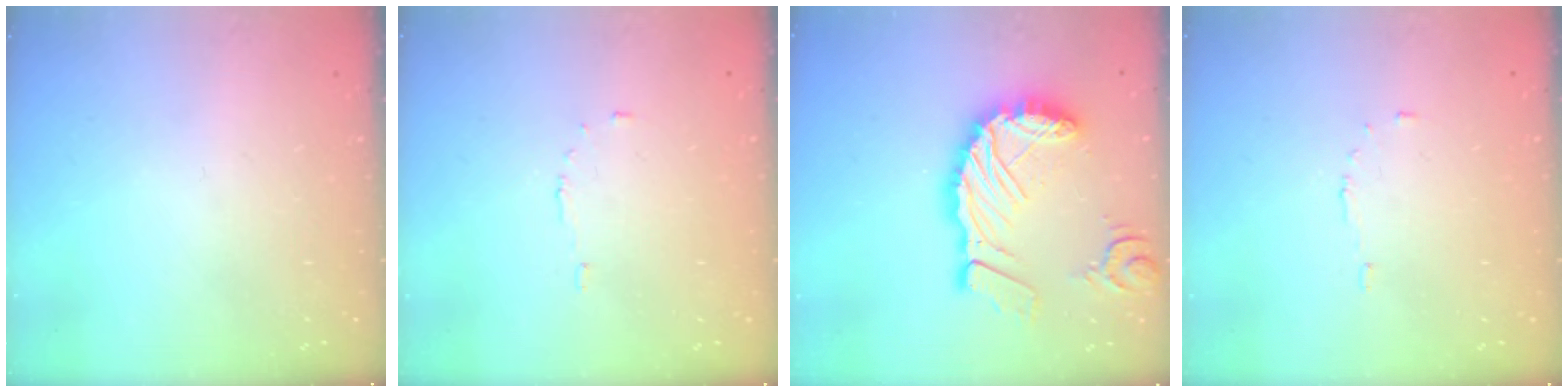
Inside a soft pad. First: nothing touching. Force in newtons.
{"total": 3.8, "press": 3.8, "slide": 0.2}
{"total": 14.7, "press": 14.6, "slide": 1.8}
{"total": 3.8, "press": 3.8, "slide": 0.2}